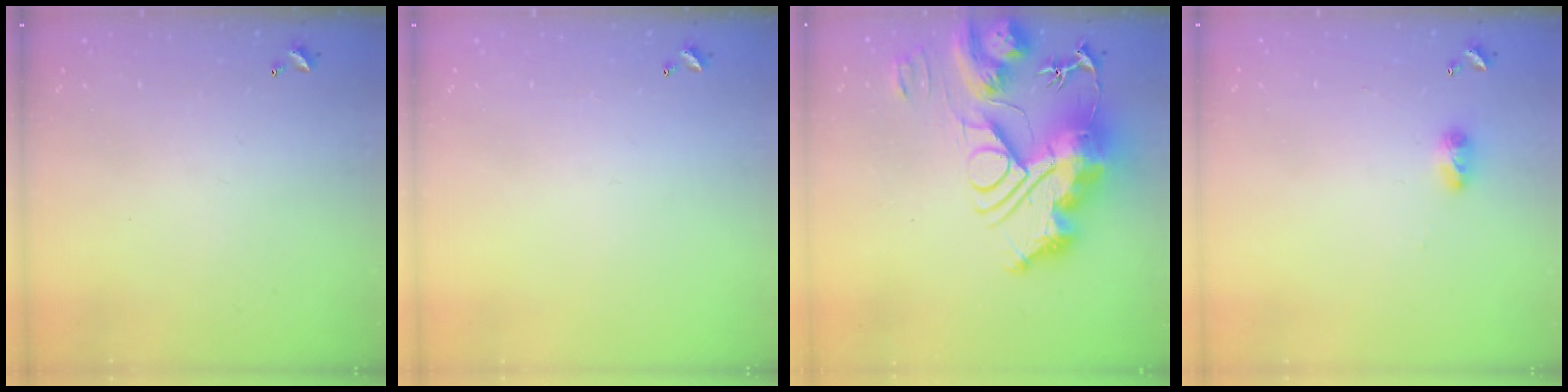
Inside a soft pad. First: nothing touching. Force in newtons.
{"total": 0.0}
{"total": 0.5, "press": 0.5, "slide": 0.0}
{"total": 4.1, "press": 4.1, "slide": 0.5}